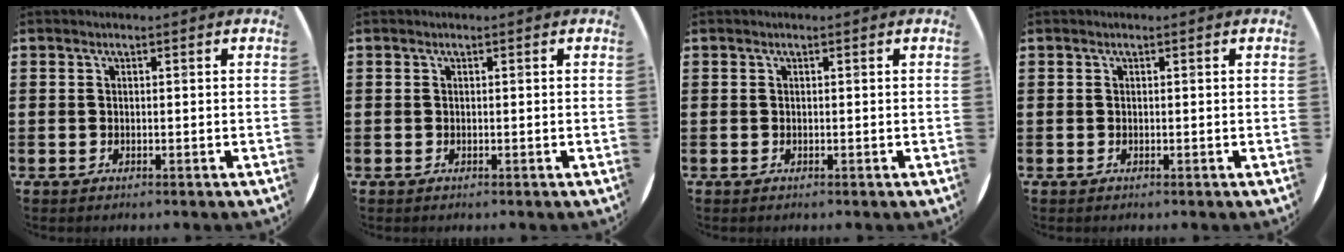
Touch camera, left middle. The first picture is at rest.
{"total": 0.0}
{"total": 0.0}
{"total": 0.0}